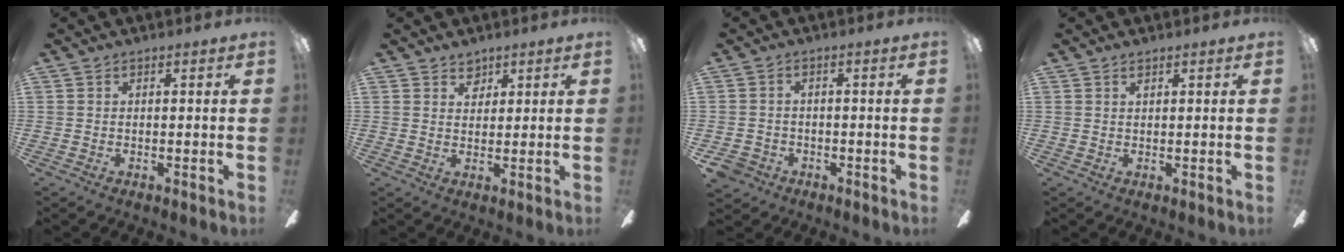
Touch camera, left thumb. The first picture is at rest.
{"total": 3.9, "force": [3.0, 2.3, 0.9], "torque": [-0.002, -0.014, 0.052]}
{"total": 4.0, "force": [-2.5, 3.0, 1.0], "torque": [-0.034, 0.008, -0.049]}
{"total": 1.0, "force": [0.7, 0.4, 0.6], "torque": [-0.013, 0.001, 0.013]}